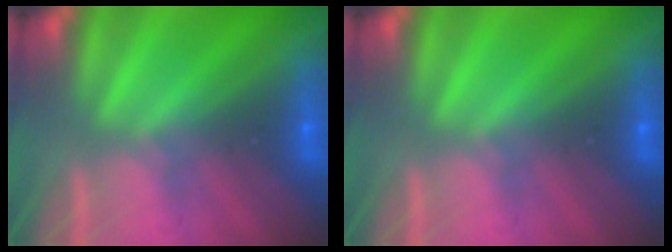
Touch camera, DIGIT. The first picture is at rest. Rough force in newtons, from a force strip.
{"total": 0.0}